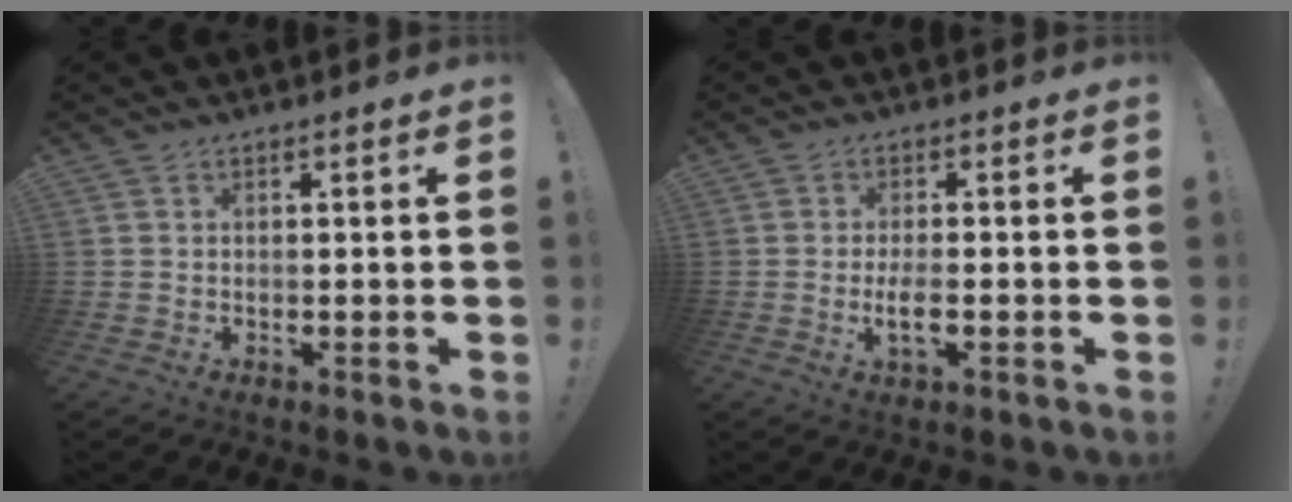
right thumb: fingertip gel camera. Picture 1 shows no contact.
{"total": 4.6, "force": [-1.3, 1.2, 4.2], "torque": [-0.087, -0.009, -0.027]}